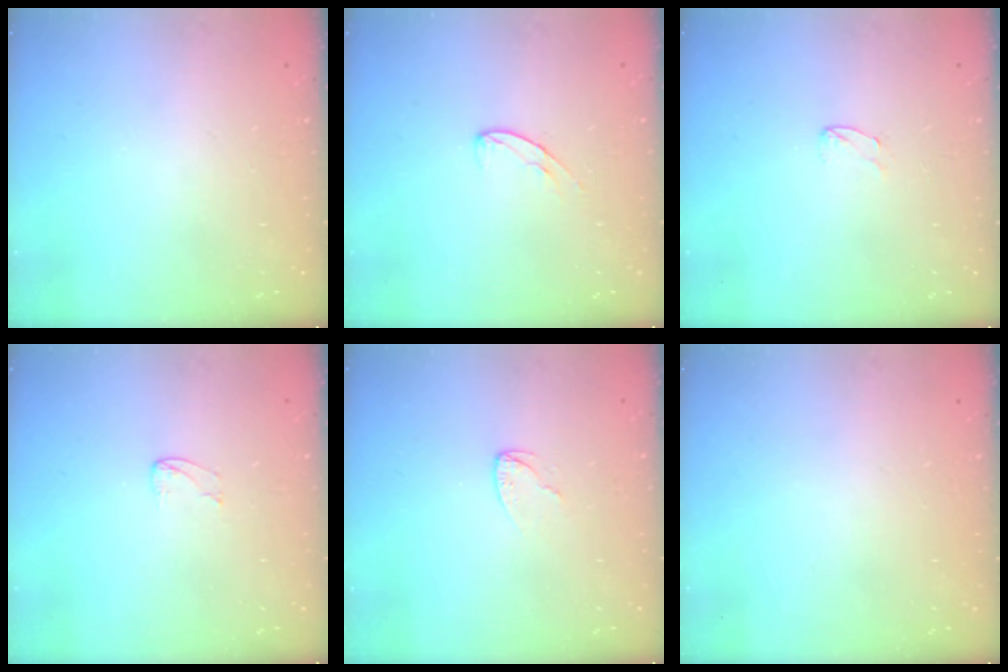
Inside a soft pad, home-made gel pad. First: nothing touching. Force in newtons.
{"total": 5.7, "press": 5.7, "slide": 0.4}
{"total": 3.8, "press": 3.8, "slide": 0.4}
{"total": 2.9, "press": 2.9, "slide": 0.2}
{"total": 3.0, "press": 3.0, "slide": 0.3}
{"total": 0.0}